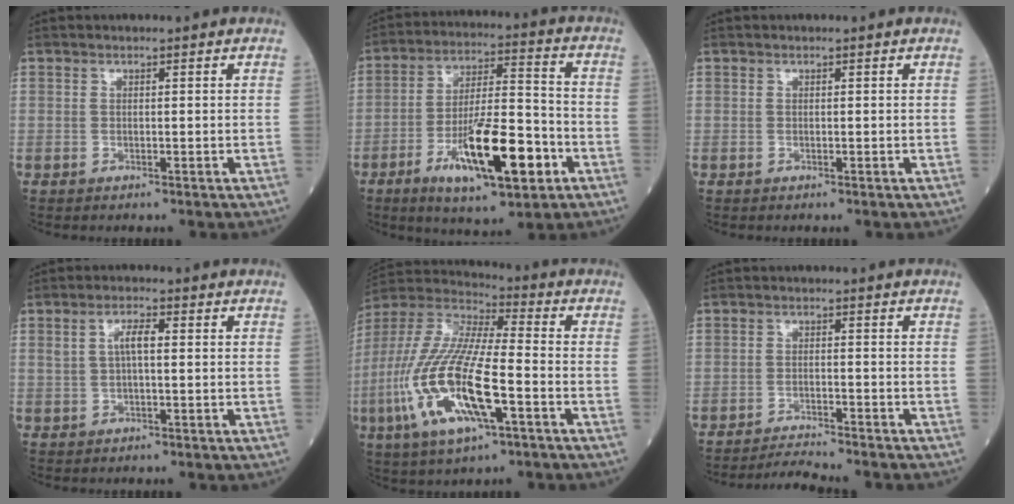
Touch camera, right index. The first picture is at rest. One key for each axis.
{"total": 16.1, "fx": -6.5, "fy": 3.6, "fz": 14.3, "tx": -0.247, "ty": -0.008, "tz": -0.103}
{"total": 0.0}
{"total": 3.6, "fx": 0.7, "fy": 1.1, "fz": 3.4, "tx": -0.067, "ty": 0.012, "tz": 0.015}
{"total": 19.6, "fx": -6.2, "fy": 4.5, "fz": 18.1, "tx": -0.403, "ty": -0.025, "tz": -0.114}
{"total": 5.3, "fx": -5.1, "fy": -0.9, "fz": 1.2, "tx": -0.021, "ty": -0.013, "tz": -0.081}